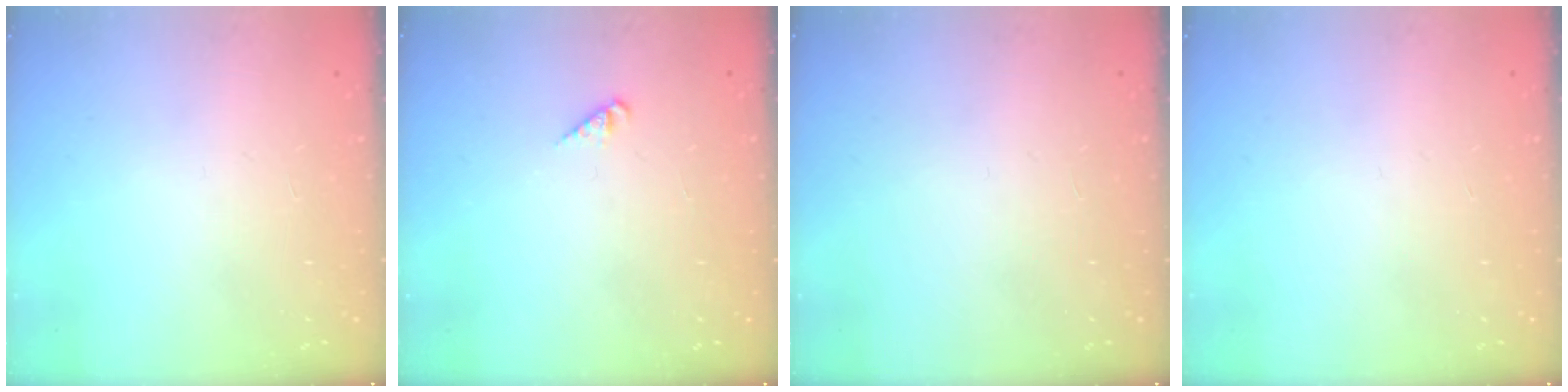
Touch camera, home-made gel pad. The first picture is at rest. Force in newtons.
{"total": 1.4, "press": 1.4, "slide": 0.3}
{"total": 0.0}
{"total": 0.0}